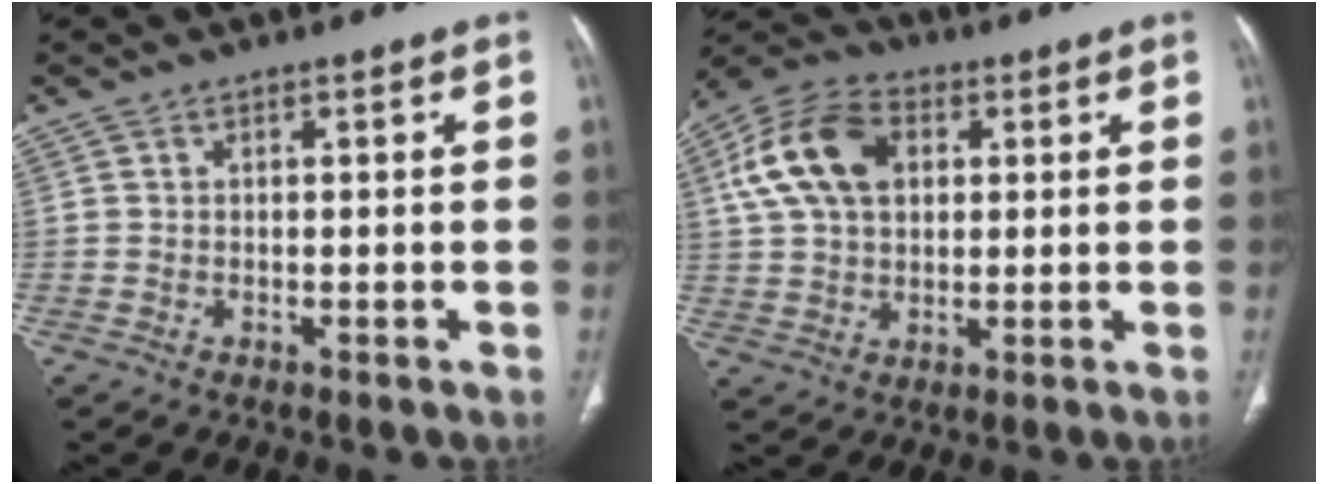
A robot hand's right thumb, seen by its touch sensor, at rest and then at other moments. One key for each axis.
{"total": 14.3, "fx": 3.8, "fy": 9.5, "fz": 10.0, "tx": -0.180, "ty": 0.015, "tz": 0.065}